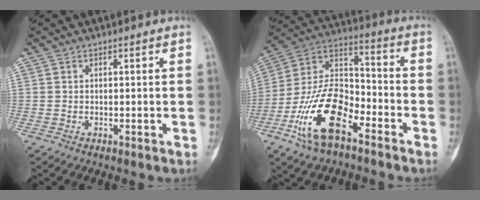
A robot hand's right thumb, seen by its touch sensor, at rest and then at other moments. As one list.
[{"total": 18.0, "force": [-9.0, 8.8, 12.9], "torque": [-0.231, 0.064, -0.175]}]